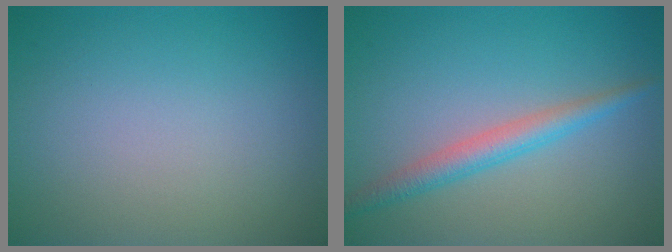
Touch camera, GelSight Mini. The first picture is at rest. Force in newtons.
{"total": 2.7, "press": 2.7, "slide": 0.1}